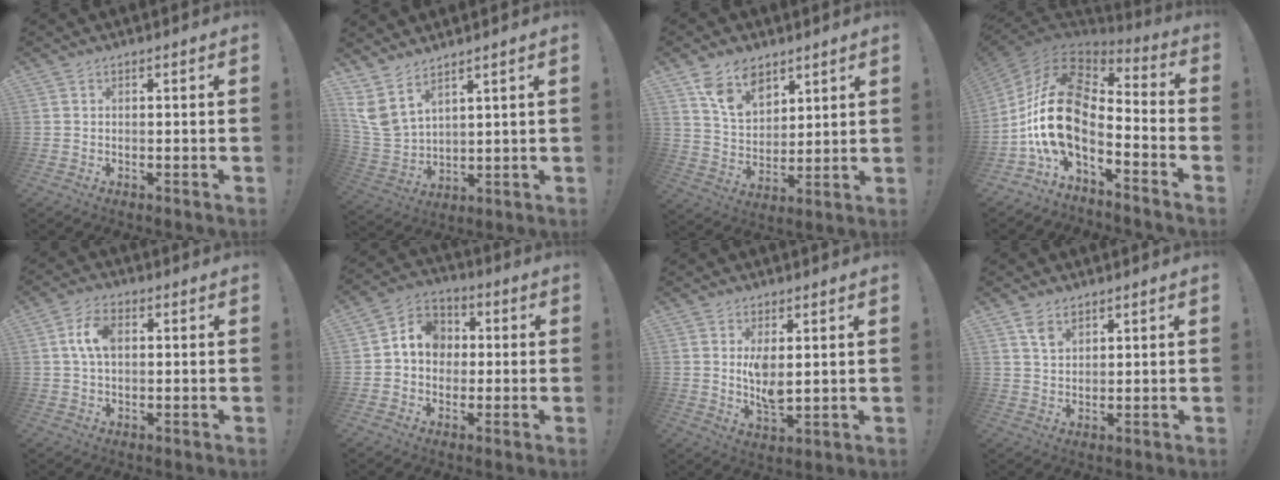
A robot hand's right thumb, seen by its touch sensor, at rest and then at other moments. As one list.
[{"total": 7.6, "force": [5.6, 3.6, 3.7], "torque": [-0.088, -0.043, 0.111]}, {"total": 11.6, "force": [7.7, 7.3, 4.7], "torque": [-0.084, -0.041, 0.151]}, {"total": 17.6, "force": [-1.7, 9.4, 14.8], "torque": [-0.299, -0.003, -0.030]}, {"total": 7.6, "force": [1.4, 4.4, 6.0], "torque": [-0.119, 0.011, 0.027]}, {"total": 9.2, "force": [0.5, 8.2, 4.2], "torque": [-0.060, 0.015, 0.017]}, {"total": 6.2, "force": [2.2, 2.5, 5.2], "torque": [-0.077, -0.018, 0.035]}, {"total": 4.6, "force": [2.9, 2.8, 2.3], "torque": [-0.036, -0.012, 0.054]}]